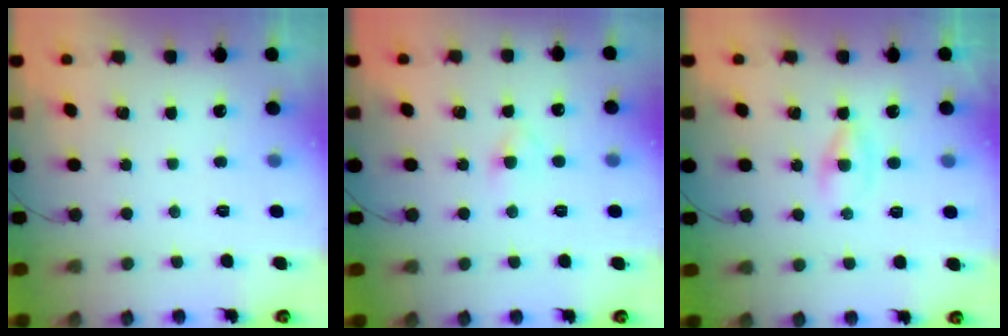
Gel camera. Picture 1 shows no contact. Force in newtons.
{"total": 2.5, "press": 2.4, "slide": 0.6}
{"total": 1.5, "press": 1.3, "slide": 0.8}